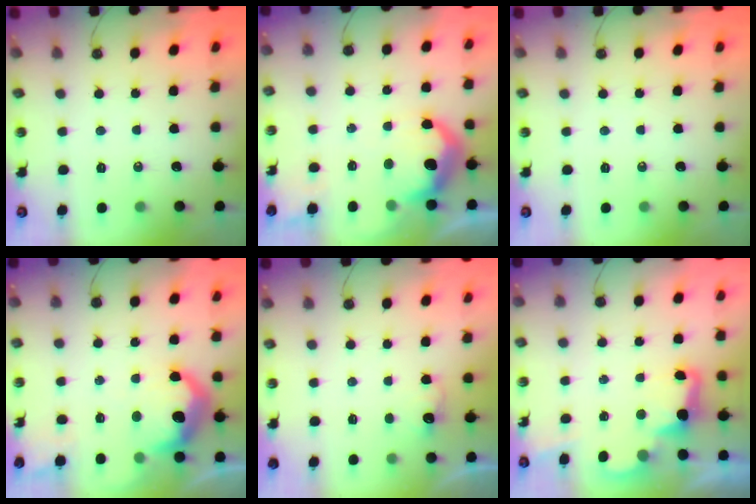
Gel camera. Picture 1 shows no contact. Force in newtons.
{"total": 12.3, "press": 12.2, "slide": 0.8}
{"total": 0.0}
{"total": 13.1, "press": 13.1, "slide": 1.0}
{"total": 2.9, "press": 2.8, "slide": 0.9}
{"total": 3.3, "press": 3.2, "slide": 0.7}